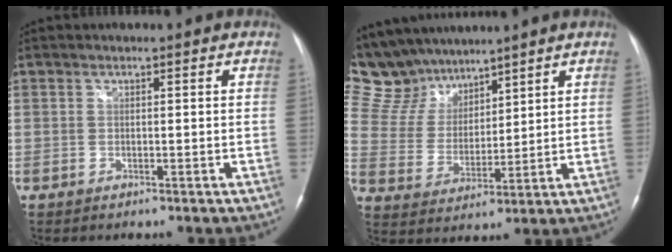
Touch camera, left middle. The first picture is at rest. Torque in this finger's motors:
{"motor_torque": [0.25, -0.21, 0.06, -0.08]}